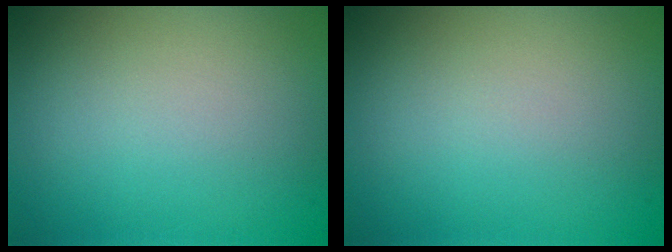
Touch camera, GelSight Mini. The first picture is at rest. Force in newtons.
{"total": 0.0}